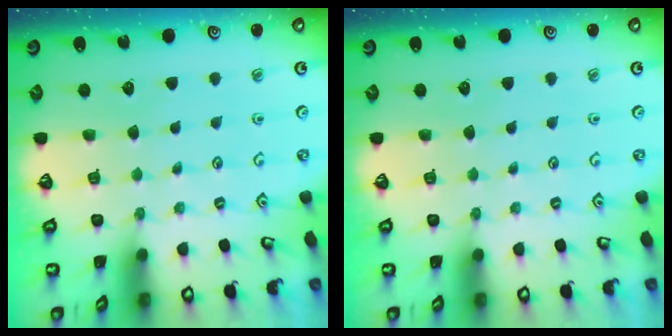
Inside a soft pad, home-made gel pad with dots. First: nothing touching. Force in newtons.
{"total": 0.0}